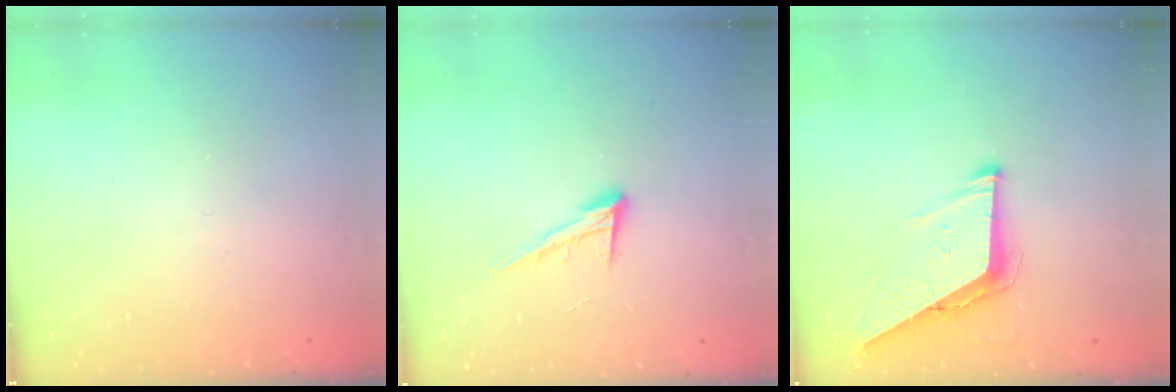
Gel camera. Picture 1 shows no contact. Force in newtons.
{"total": 10.6, "press": 10.5, "slide": 1.6}
{"total": 7.7, "press": 7.7, "slide": 0.3}